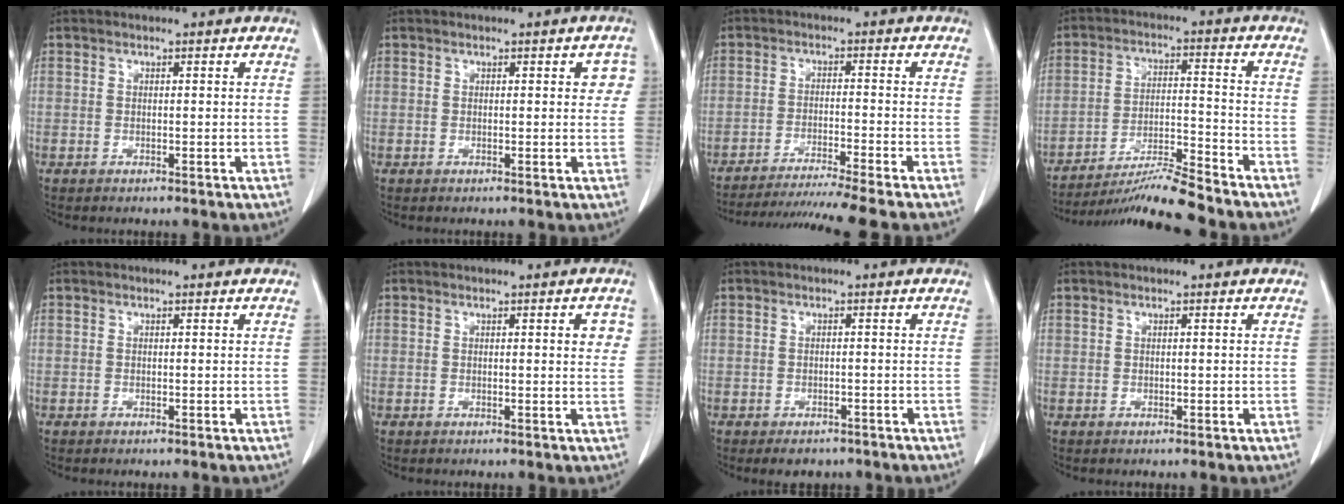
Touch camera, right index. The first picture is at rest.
{"total": 2.6, "force": [0.8, 1.3, 2.2], "torque": [-0.010, 0.009, 0.004]}
{"total": 13.4, "force": [-11.8, -2.5, 5.7], "torque": [-0.068, -0.031, -0.185]}
{"total": 11.3, "force": [-10.4, -1.5, 4.0], "torque": [-0.064, -0.005, -0.183]}
{"total": 0.0}
{"total": 2.5, "force": [0.8, 0.6, 2.3], "torque": [-0.022, 0.001, 0.006]}
{"total": 3.0, "force": [-2.2, 1.8, 1.0], "torque": [-0.009, 0.001, -0.026]}
{"total": 0.0}